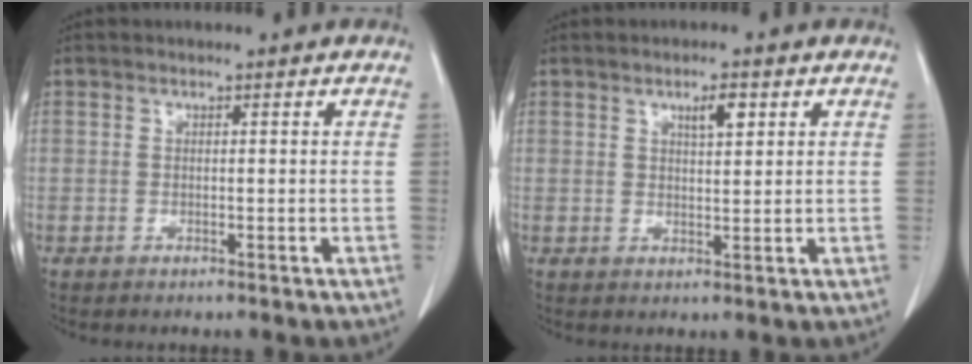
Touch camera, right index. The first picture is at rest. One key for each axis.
{"total": 3.1, "fx": 1.6, "fy": 0.8, "fz": 2.6, "tx": -0.043, "ty": -0.001, "tz": 0.026}